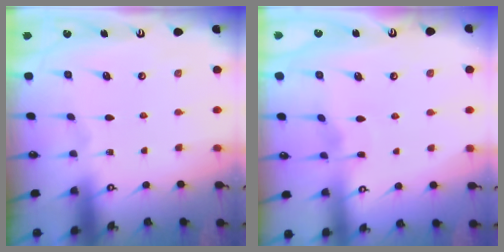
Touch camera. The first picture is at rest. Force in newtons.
{"total": 3.1, "press": 3.1, "slide": 0.5}